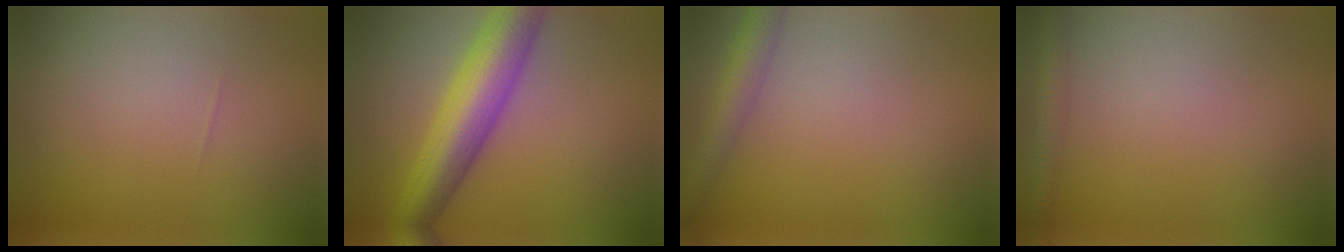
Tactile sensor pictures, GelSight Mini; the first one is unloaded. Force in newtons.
{"total": 8.5, "press": 8.5, "slide": 0.1}
{"total": 3.0, "press": 3.0, "slide": 0.1}
{"total": 2.1, "press": 2.1, "slide": 0.1}